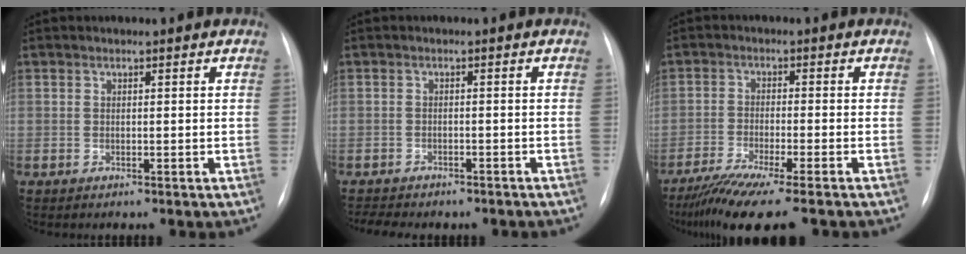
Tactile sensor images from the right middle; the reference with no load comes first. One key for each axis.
{"total": 6.9, "fx": -6.0, "fy": 2.2, "fz": 2.6, "tx": -0.043, "ty": 0.003, "tz": -0.071}
{"total": 10.1, "fx": -8.0, "fy": -0.3, "fz": 6.1, "tx": -0.099, "ty": -0.033, "tz": -0.130}